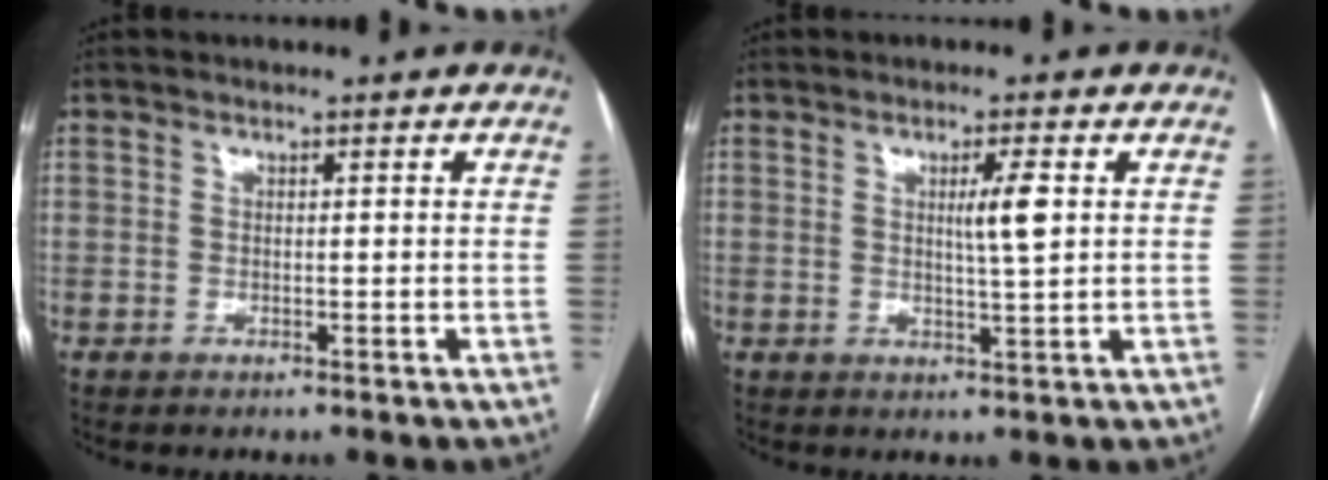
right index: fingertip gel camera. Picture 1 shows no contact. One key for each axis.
{"total": 4.0, "fx": 0.9, "fy": -0.2, "fz": 3.9, "tx": -0.065, "ty": -0.004, "tz": 0.015}